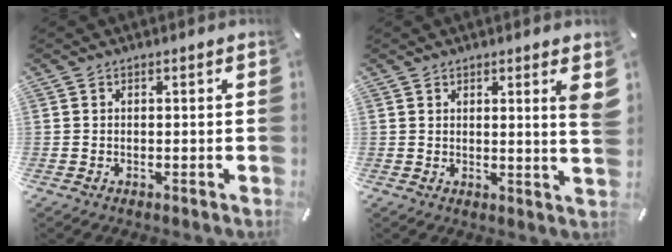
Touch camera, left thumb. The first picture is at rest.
{"total": 4.2, "force": [2.0, 0.0, 3.6], "torque": [-0.057, -0.016, 0.030]}